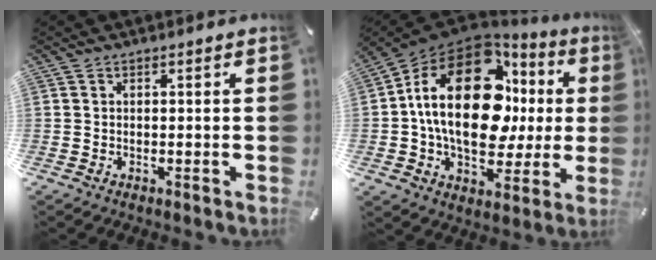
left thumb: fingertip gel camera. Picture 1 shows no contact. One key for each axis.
{"total": 25.9, "fx": 4.0, "fy": 15.3, "fz": 20.5, "tx": -0.382, "ty": -0.020, "tz": 0.068}